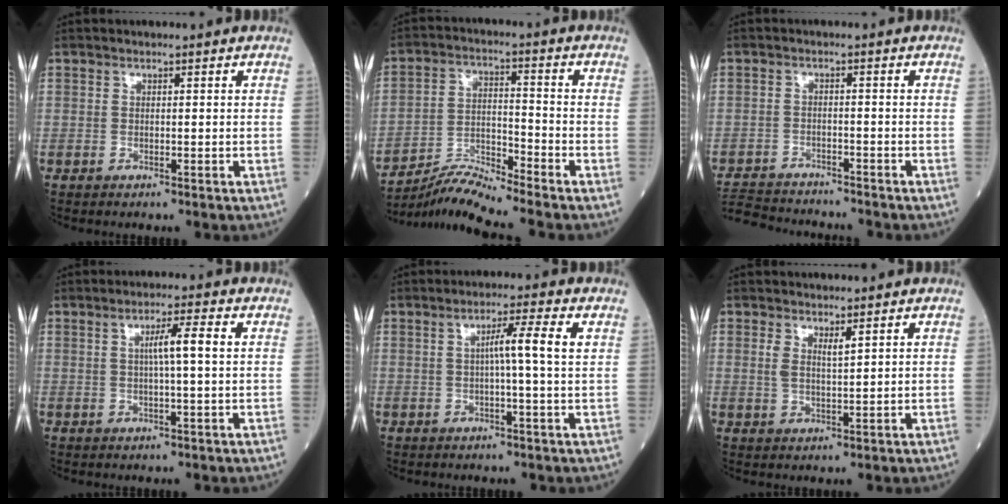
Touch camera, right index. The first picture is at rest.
{"total": 7.4, "force": [-7.0, -2.1, 1.0], "torque": [-0.028, 0.001, -0.130]}
{"total": 9.4, "force": [-9.1, 1.4, 1.8], "torque": [-0.035, 0.000, -0.148]}
{"total": 4.5, "force": [0.8, -0.3, 4.4], "torque": [-0.076, 0.006, 0.014]}
{"total": 5.0, "force": [0.9, -0.8, 4.9], "torque": [-0.081, 0.009, 0.012]}
{"total": 2.5, "force": [1.4, 0.4, 2.0], "torque": [-0.040, -0.007, 0.028]}